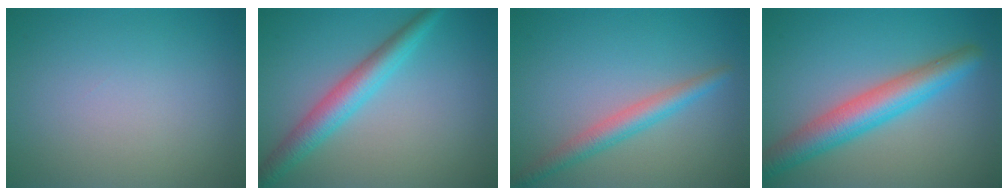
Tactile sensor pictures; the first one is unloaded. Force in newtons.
{"total": 4.1, "press": 4.1, "slide": 0.1}
{"total": 2.9, "press": 2.9, "slide": 0.2}
{"total": 5.6, "press": 5.6, "slide": 0.2}